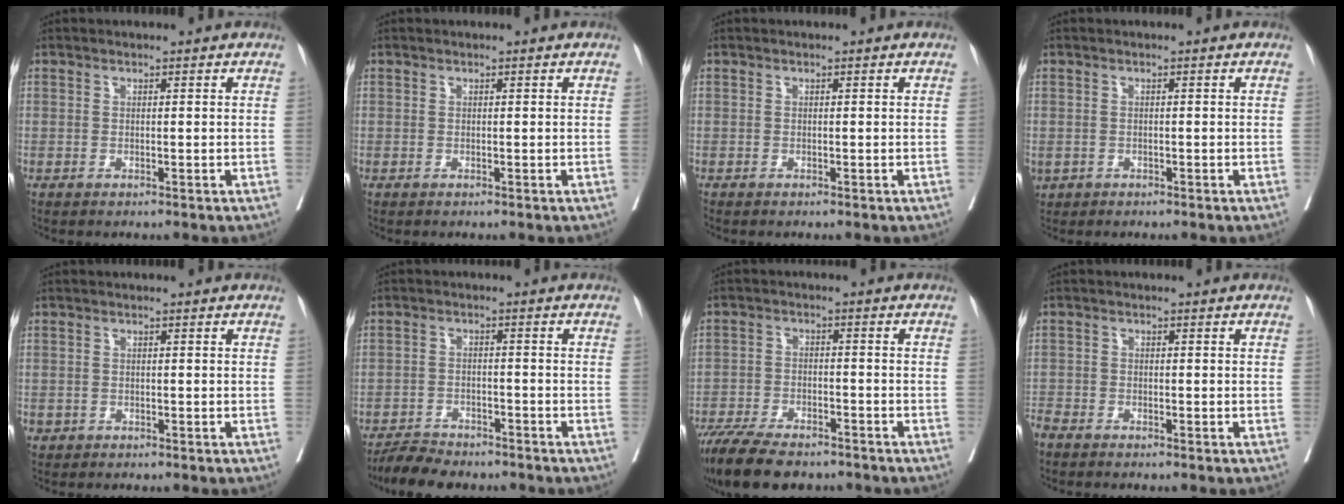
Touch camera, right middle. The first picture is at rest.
{"total": 0.0}
{"total": 0.0}
{"total": 2.1, "force": [-1.1, 1.6, 0.8], "torque": [-0.020, -0.002, -0.013]}
{"total": 0.9, "force": [-0.4, 0.7, 0.1], "torque": [-0.002, 0.004, -0.004]}
{"total": 6.5, "force": [-6.0, 1.6, 1.8], "torque": [-0.026, -0.013, -0.099]}
{"total": 12.8, "force": [-10.5, 3.7, 6.3], "torque": [-0.109, -0.017, -0.167]}
{"total": 2.8, "force": [-2.7, 0.5, 0.8], "torque": [-0.012, -0.006, -0.054]}